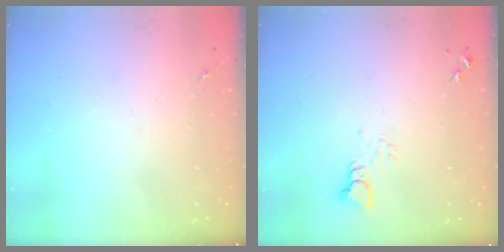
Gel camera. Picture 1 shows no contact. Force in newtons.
{"total": 3.3, "press": 3.3, "slide": 0.3}